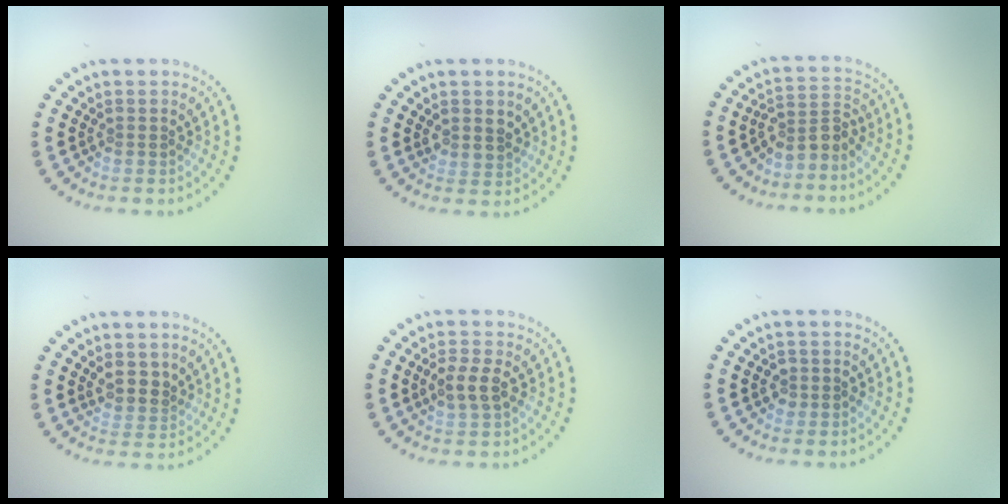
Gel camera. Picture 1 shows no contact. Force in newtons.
{"total": 1.9, "press": 1.7, "slide": 0.8}
{"total": 2.7, "press": 2.0, "slide": 1.8}
{"total": 2.3, "press": 2.1, "slide": 0.9}
{"total": 2.6, "press": 2.6, "slide": 0.3}
{"total": 1.3, "press": 1.3, "slide": 0.1}